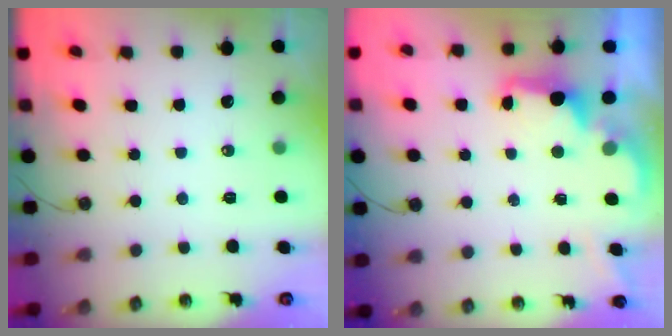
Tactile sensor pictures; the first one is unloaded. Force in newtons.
{"total": 2.4, "press": 2.3, "slide": 0.6}